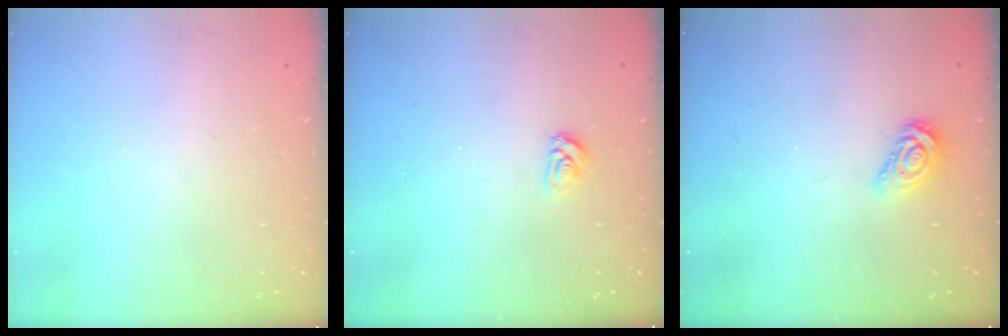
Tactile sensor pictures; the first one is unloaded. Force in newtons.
{"total": 3.1, "press": 3.1, "slide": 0.3}
{"total": 6.4, "press": 6.4, "slide": 0.2}